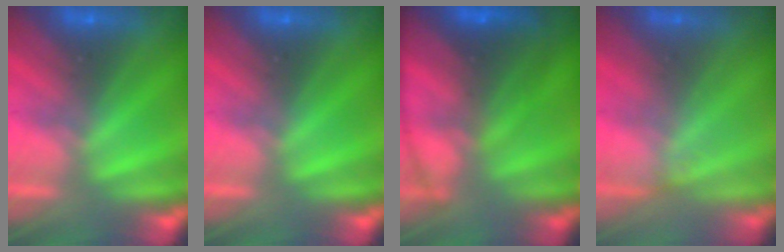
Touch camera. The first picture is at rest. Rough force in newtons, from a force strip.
{"total": 0.0}
{"total": 5.7}
{"total": 1.7}